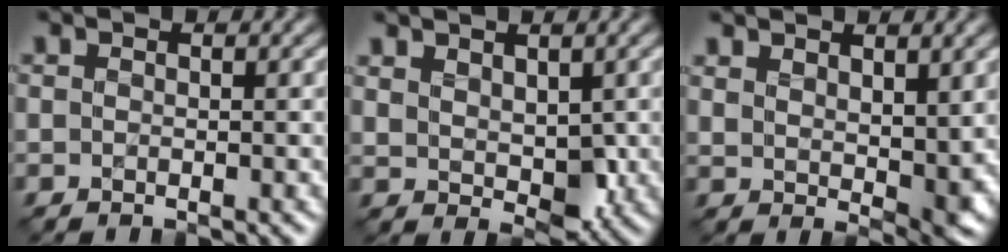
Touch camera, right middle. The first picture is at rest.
{"total": 3.2, "force": [1.1, 1.9, 2.4], "torque": [-0.043, -0.006, 0.027]}
{"total": 4.0, "force": [2.2, 1.7, 2.8], "torque": [-0.060, -0.004, 0.049]}